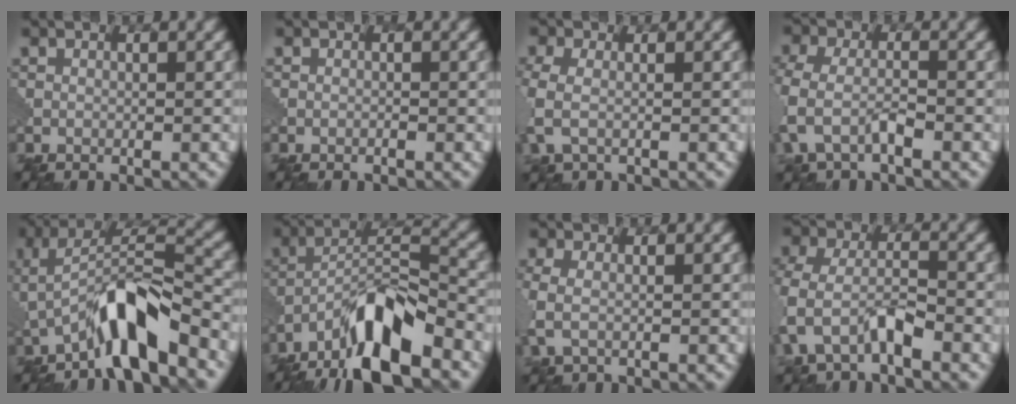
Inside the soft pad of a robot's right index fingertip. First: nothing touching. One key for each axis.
{"total": 0.0}
{"total": 3.3, "fx": -0.3, "fy": 2.1, "fz": 2.6, "tx": -0.074, "ty": -0.003, "tz": -0.014}
{"total": 3.7, "fx": -1.4, "fy": 1.8, "fz": 2.8, "tx": -0.076, "ty": 0.001, "tz": -0.035}
{"total": 7.1, "fx": -3.8, "fy": 1.9, "fz": 5.8, "tx": -0.107, "ty": 0.014, "tz": -0.067}
{"total": 10.7, "fx": -7.4, "fy": 2.9, "fz": 7.2, "tx": -0.121, "ty": 0.016, "tz": -0.141}
{"total": 2.5, "fx": -0.1, "fy": 1.5, "fz": 2.1, "tx": -0.055, "ty": -0.001, "tz": -0.008}
{"total": 4.8, "fx": -2.1, "fy": 2.4, "fz": 3.6, "tx": -0.083, "ty": 0.004, "tz": -0.044}